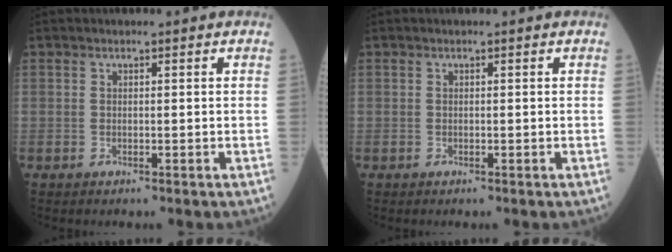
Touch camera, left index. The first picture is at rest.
{"total": 0.0}